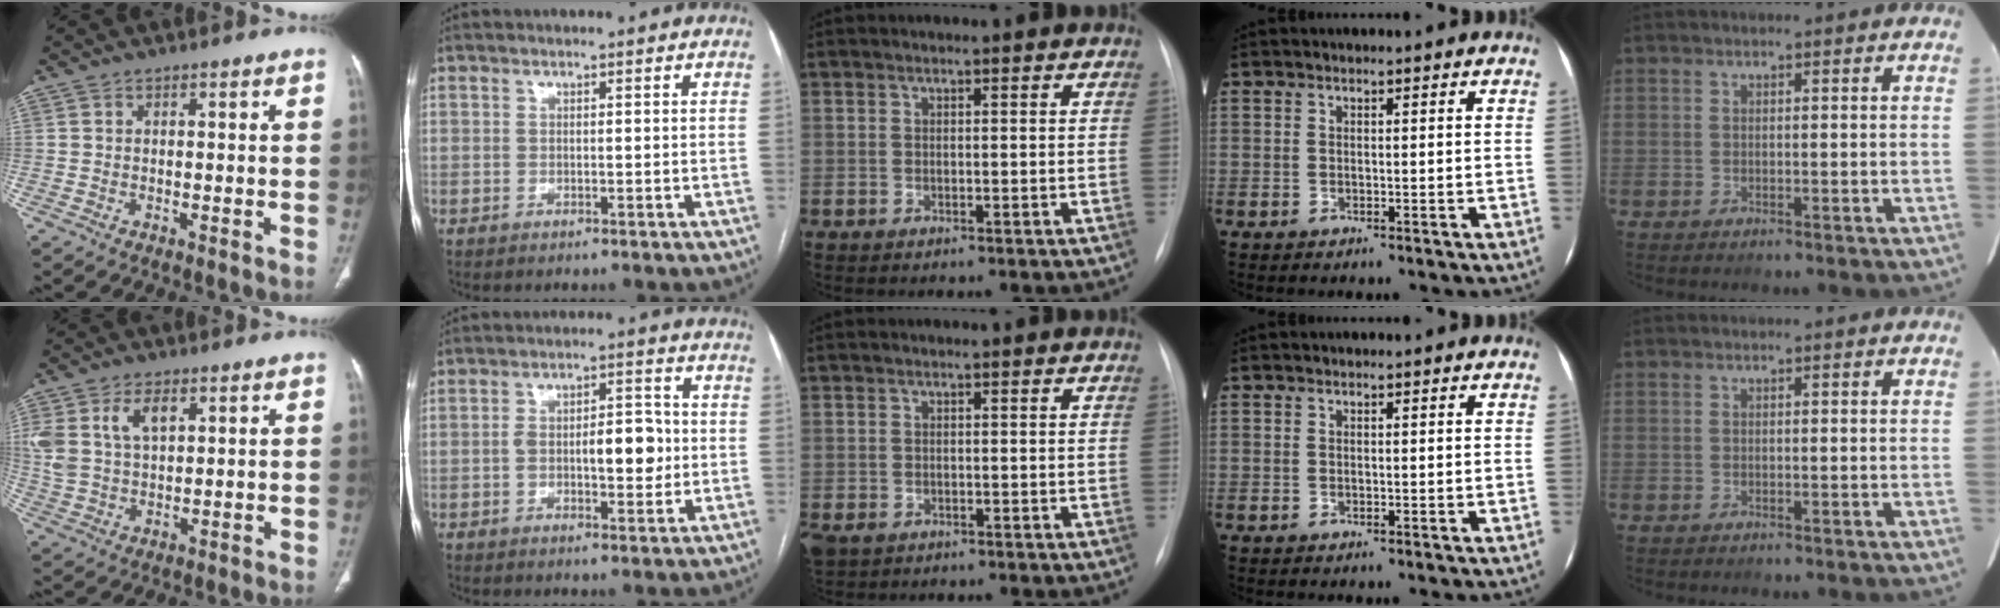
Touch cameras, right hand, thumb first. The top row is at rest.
{"thumb": {"total": 9.6, "force": [3.7, 5.6, 6.8], "torque": [-0.144, -0.002, 0.081]}, "index": {"total": 8.2, "force": [-0.6, 3.2, 7.6], "torque": [-0.123, 0.015, -0.007]}, "middle": {"total": 2.4, "force": [-1.4, 1.7, 1.0], "torque": [-0.021, -0.002, -0.017]}}